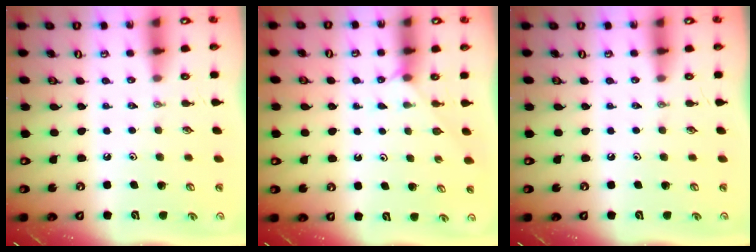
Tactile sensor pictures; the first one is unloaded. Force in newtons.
{"total": 1.8, "press": 1.7, "slide": 0.4}
{"total": 0.0}